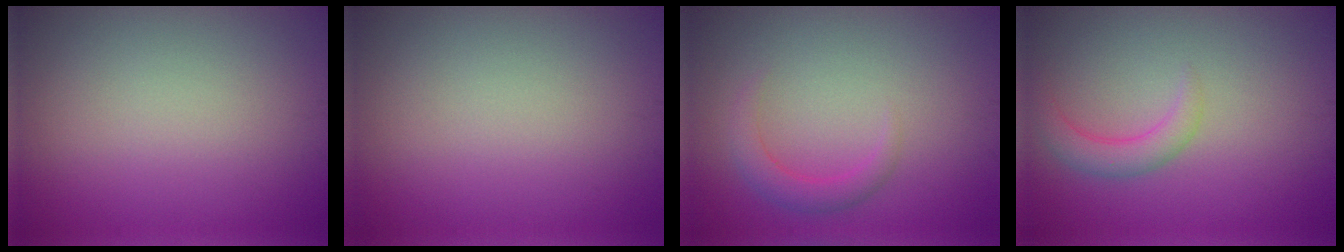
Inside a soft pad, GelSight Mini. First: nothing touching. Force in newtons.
{"total": 0.0}
{"total": 2.1, "press": 2.1, "slide": 0.3}
{"total": 2.3, "press": 2.3, "slide": 0.2}